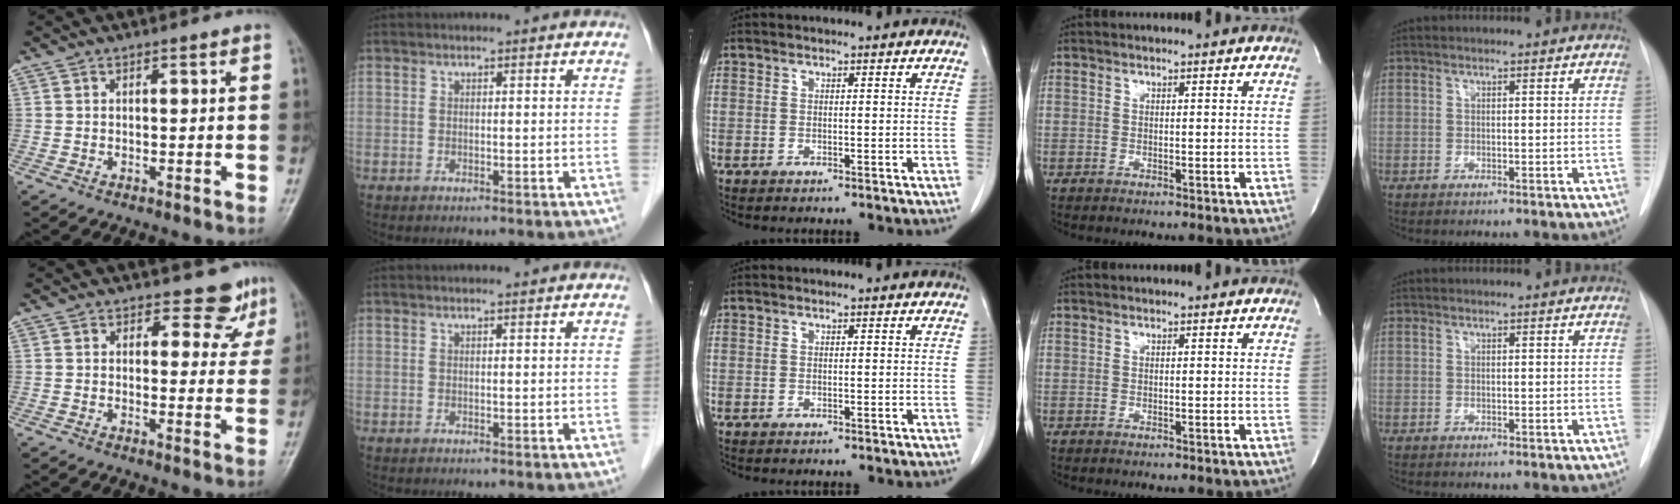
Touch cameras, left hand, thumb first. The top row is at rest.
{"thumb": {"total": 5.0, "force": [4.0, 3.0, 0.7], "torque": [0.021, -0.029, 0.035]}, "index": {"total": 0.6, "force": [0.4, 0.0, 0.3], "torque": [-0.012, 0.005, 0.009]}}